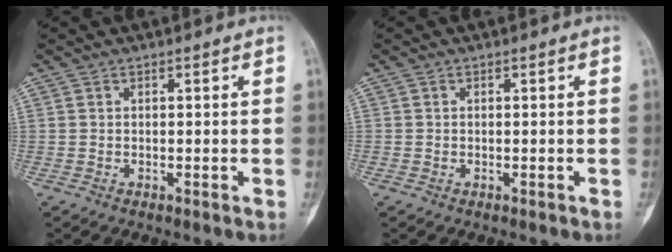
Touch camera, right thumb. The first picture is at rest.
{"total": 0.0}